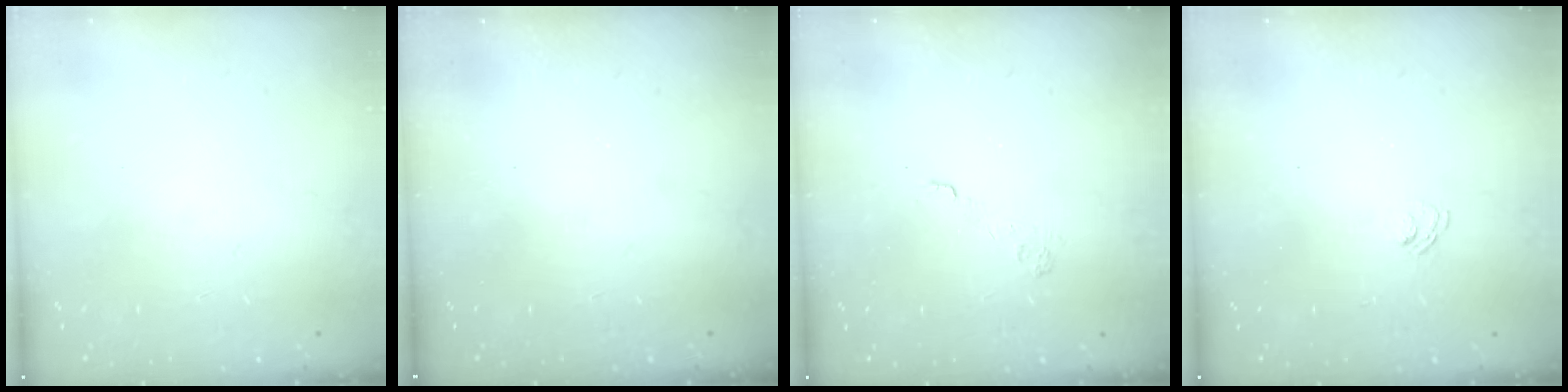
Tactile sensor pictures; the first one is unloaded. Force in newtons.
{"total": 2.4, "press": 2.3, "slide": 0.8}
{"total": 2.5, "press": 2.1, "slide": 1.4}
{"total": 2.0, "press": 1.5, "slide": 1.3}